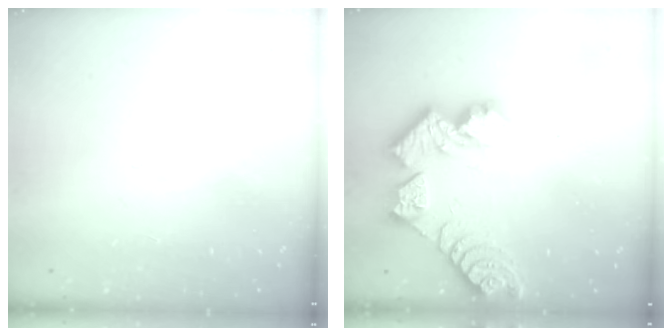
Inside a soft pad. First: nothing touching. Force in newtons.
{"total": 12.7, "press": 12.6, "slide": 1.0}